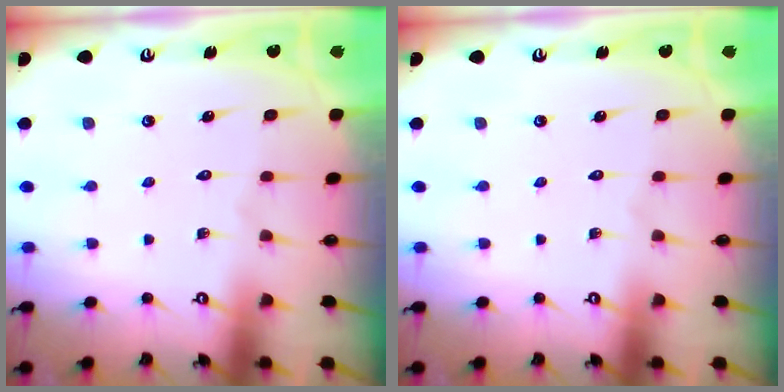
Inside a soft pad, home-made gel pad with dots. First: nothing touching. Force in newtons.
{"total": 0.0}